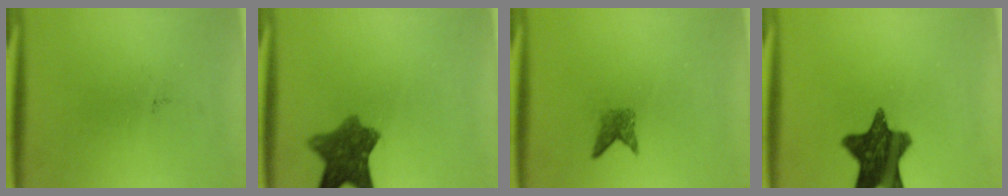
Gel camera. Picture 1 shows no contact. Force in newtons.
{"total": 8.3}
{"total": 1.9}
{"total": 12.3}